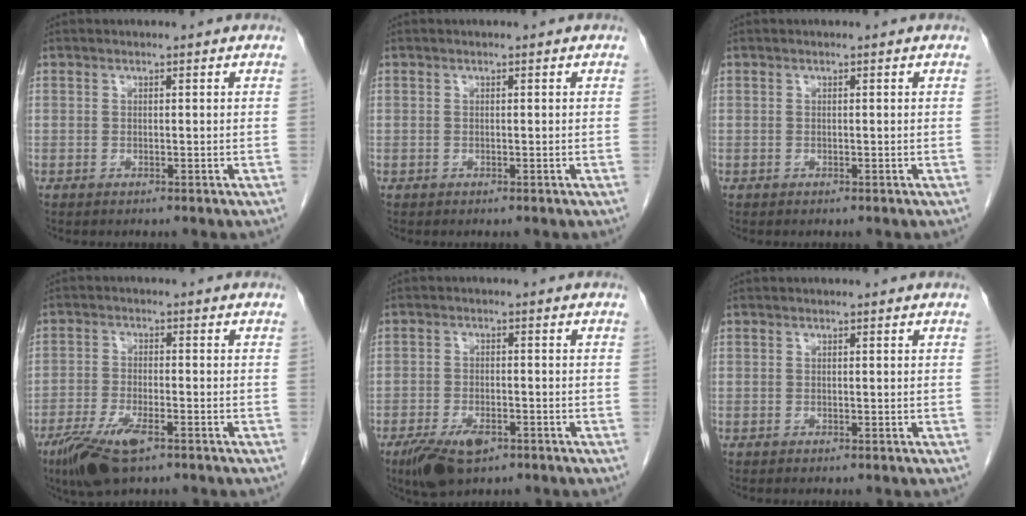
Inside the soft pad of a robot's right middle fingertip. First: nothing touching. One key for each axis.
{"total": 0.0}
{"total": 0.0}
{"total": 8.1, "fx": -5.0, "fy": 2.2, "fz": 6.0, "tx": -0.116, "ty": -0.014, "tz": -0.086}
{"total": 6.9, "fx": -4.2, "fy": 3.0, "fz": 4.6, "tx": -0.083, "ty": -0.008, "tz": -0.067}
{"total": 0.0}